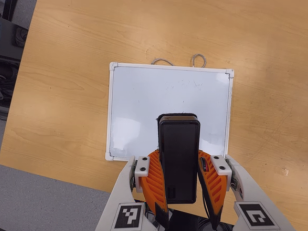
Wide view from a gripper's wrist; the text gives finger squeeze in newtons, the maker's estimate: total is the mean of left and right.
{"total": 9.4, "left": 7.9, "right": 10.9}